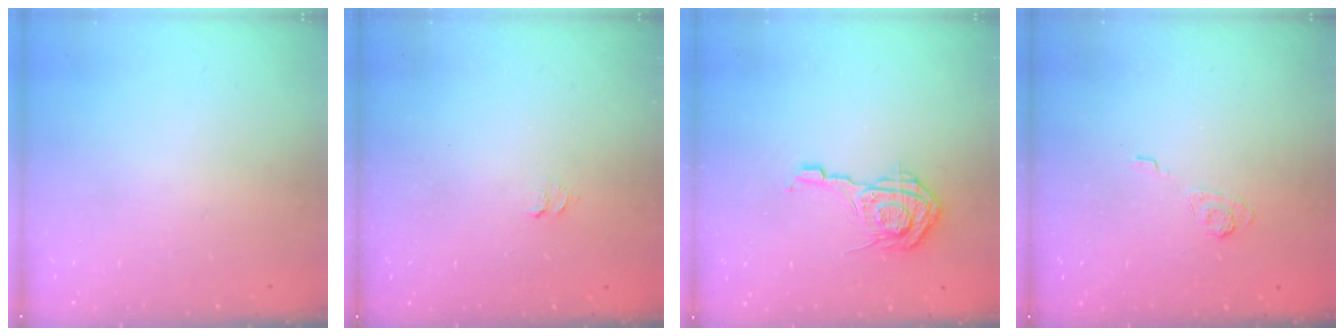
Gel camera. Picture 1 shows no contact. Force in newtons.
{"total": 5.2, "press": 5.2, "slide": 0.7}
{"total": 11.4, "press": 11.4, "slide": 0.6}
{"total": 2.4, "press": 1.9, "slide": 1.4}